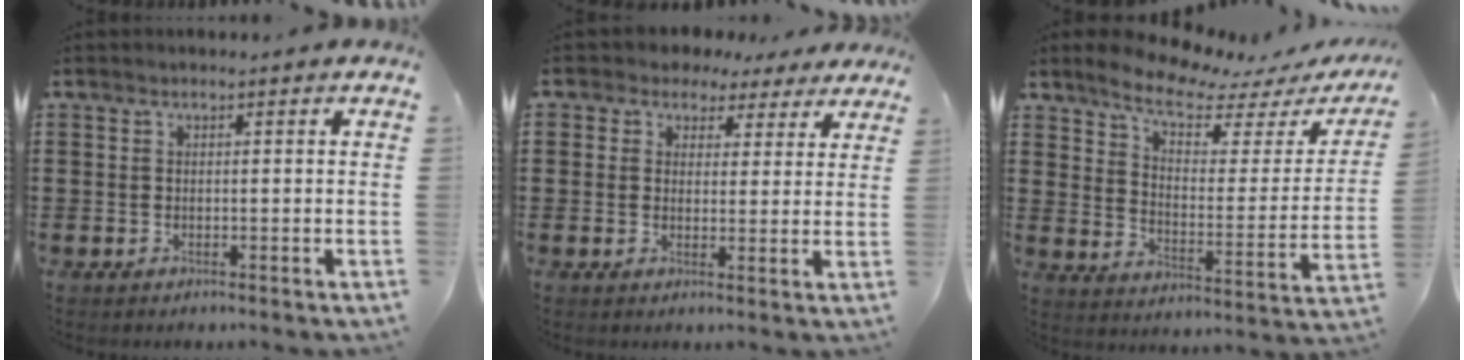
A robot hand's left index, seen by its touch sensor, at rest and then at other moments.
{"total": 3.5, "force": [2.3, 2.6, 0.5], "torque": [-0.030, -0.001, 0.040]}
{"total": 8.1, "force": [6.9, 2.1, 3.7], "torque": [-0.090, -0.042, 0.119]}